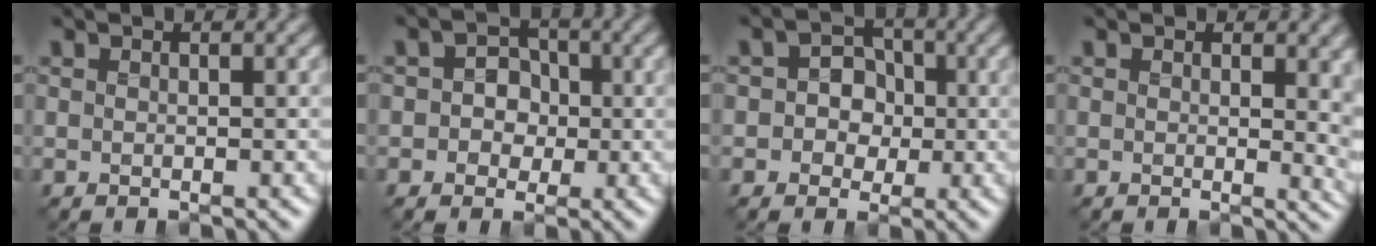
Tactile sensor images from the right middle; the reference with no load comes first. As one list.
[{"total": 3.5, "force": [-0.3, 3.0, 1.7], "torque": [-0.014, 0.009, -0.032]}, {"total": 4.1, "force": [-0.2, 3.5, 2.0], "torque": [-0.019, 0.012, -0.033]}, {"total": 4.4, "force": [1.6, 2.5, 3.3], "torque": [-0.042, -0.007, 0.029]}]